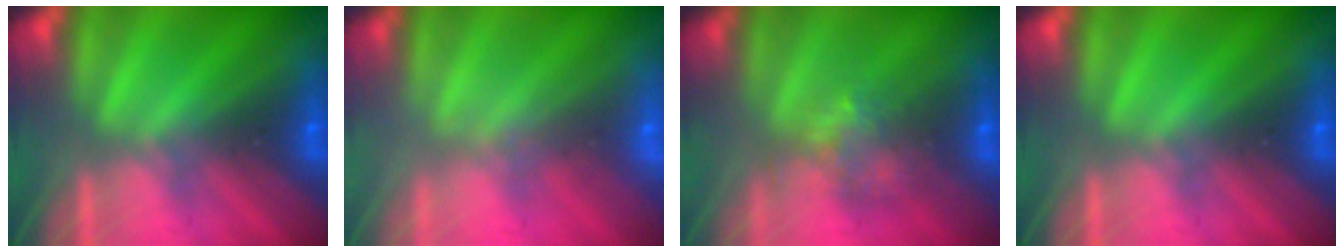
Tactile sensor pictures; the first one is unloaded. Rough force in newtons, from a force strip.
{"total": 1.6}
{"total": 4.3}
{"total": 0.0}